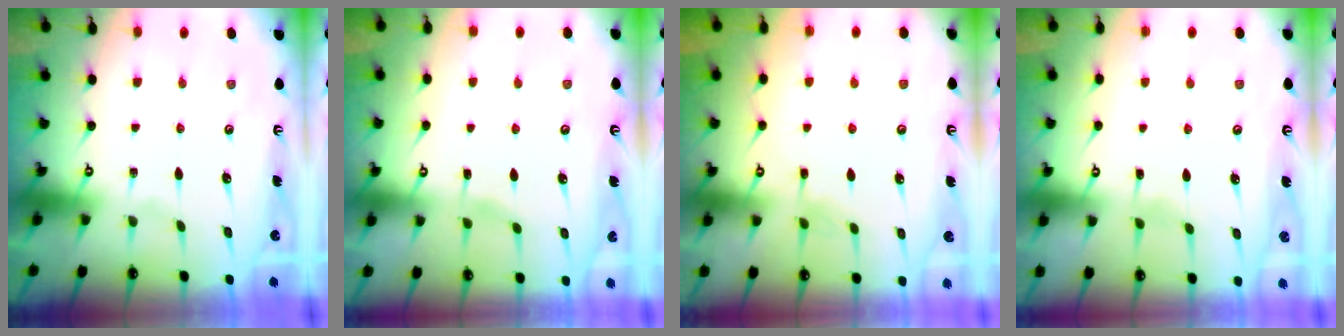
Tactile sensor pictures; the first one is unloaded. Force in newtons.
{"total": 2.6, "press": 2.5, "slide": 0.4}
{"total": 5.6, "press": 5.5, "slide": 0.7}
{"total": 4.7, "press": 4.6, "slide": 0.6}